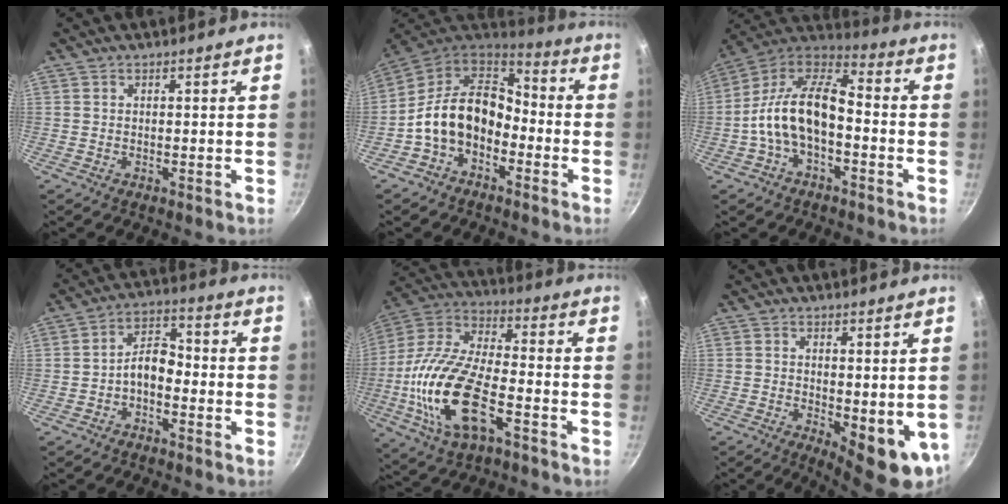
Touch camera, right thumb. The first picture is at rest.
{"total": 14.8, "force": [-3.7, 10.5, 9.7], "torque": [-0.147, 0.055, -0.083]}
{"total": 15.1, "force": [-3.4, 8.1, 12.2], "torque": [-0.213, 0.051, -0.079]}
{"total": 5.9, "force": [-2.2, 3.5, 4.2], "torque": [-0.055, 0.036, -0.046]}
{"total": 20.6, "force": [-6.5, 9.3, 17.2], "torque": [-0.338, 0.026, -0.139]}
{"total": 9.4, "force": [-0.5, 3.9, 8.5], "torque": [-0.093, -0.014, 0.003]}